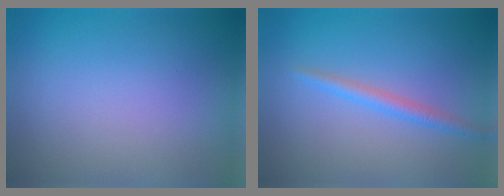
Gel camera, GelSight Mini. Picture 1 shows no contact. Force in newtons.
{"total": 1.7, "press": 1.7, "slide": 0.1}